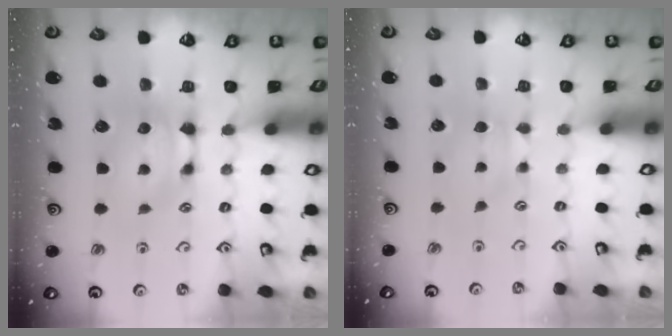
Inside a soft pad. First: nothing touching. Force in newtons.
{"total": 1.6, "press": 1.5, "slide": 0.5}